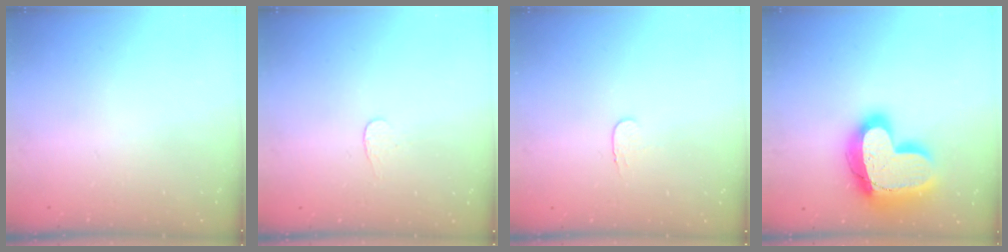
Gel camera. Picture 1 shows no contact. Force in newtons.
{"total": 2.7, "press": 2.7, "slide": 0.3}
{"total": 3.6, "press": 3.6, "slide": 0.4}
{"total": 23.4, "press": 23.3, "slide": 1.9}